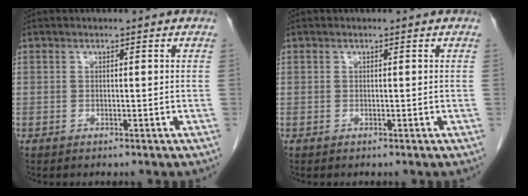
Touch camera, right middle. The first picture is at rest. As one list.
[{"total": 0.0}]